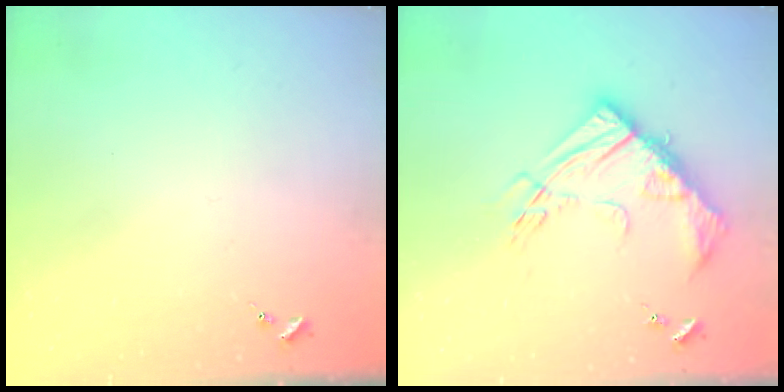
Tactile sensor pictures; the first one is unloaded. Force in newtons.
{"total": 17.2, "press": 17.1, "slide": 1.6}